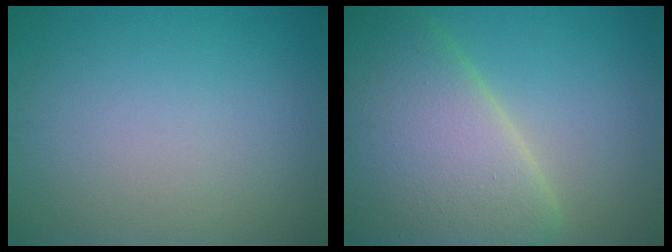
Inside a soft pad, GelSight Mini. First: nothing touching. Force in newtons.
{"total": 11.1, "press": 11.1, "slide": 0.6}